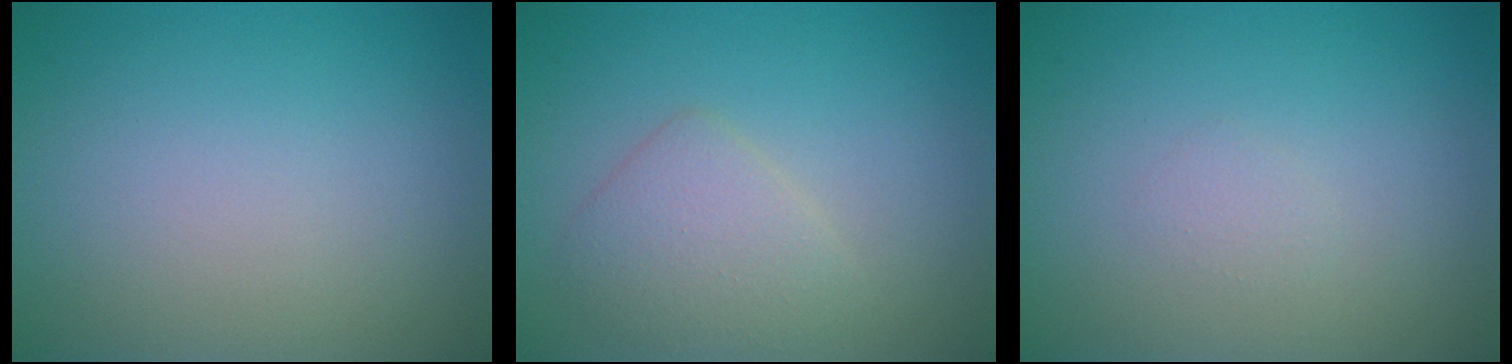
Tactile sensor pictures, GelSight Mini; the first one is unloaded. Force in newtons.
{"total": 2.9, "press": 2.9, "slide": 0.2}
{"total": 0.6, "press": 0.6, "slide": 0.0}